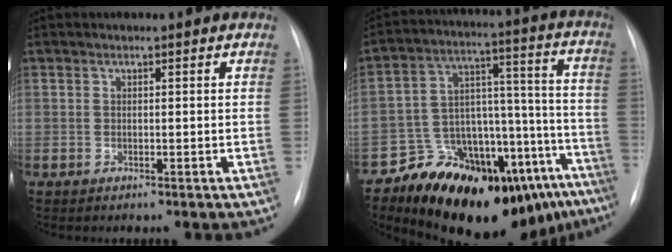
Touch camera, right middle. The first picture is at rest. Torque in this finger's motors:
{"motor_torque": [1.07, -1.07, 0.48, 0.21]}